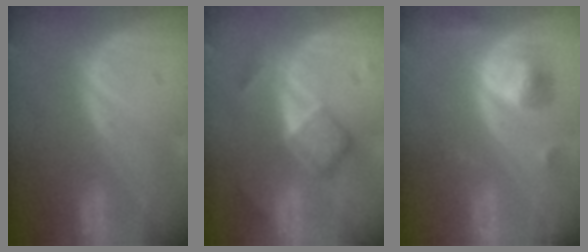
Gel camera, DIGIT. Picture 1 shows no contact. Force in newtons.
{"total": 6.8, "press": 5.8, "slide": 3.6}
{"total": 5.5, "press": 5.2, "slide": 1.8}